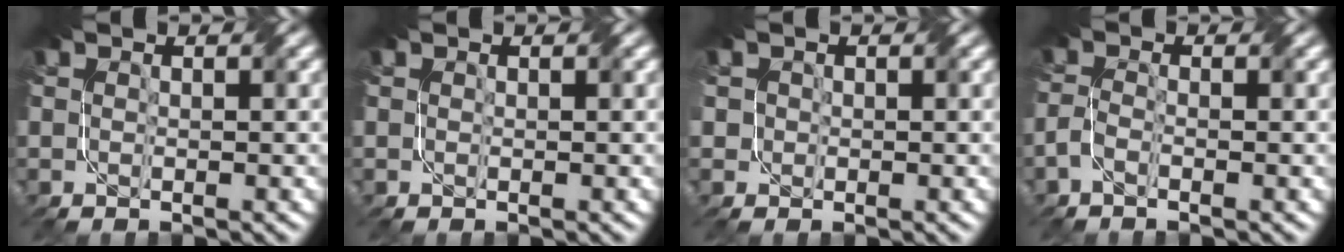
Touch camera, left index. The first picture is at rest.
{"total": 0.0}
{"total": 1.3, "force": [0.2, 1.3, 0.1], "torque": [-0.009, 0.001, 0.009]}
{"total": 1.5, "force": [-1.3, 0.3, 0.8], "torque": [-0.019, 0.003, -0.036]}